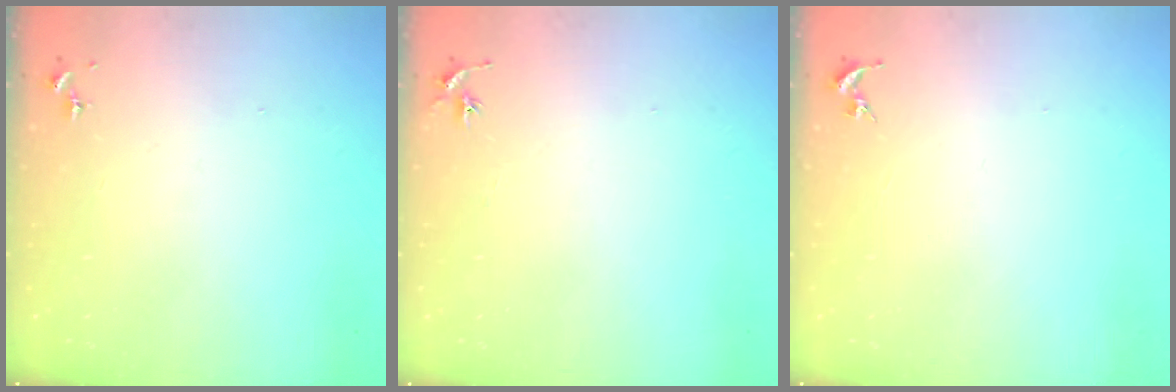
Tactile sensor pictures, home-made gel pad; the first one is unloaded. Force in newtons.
{"total": 2.9, "press": 2.9, "slide": 0.3}
{"total": 0.0}